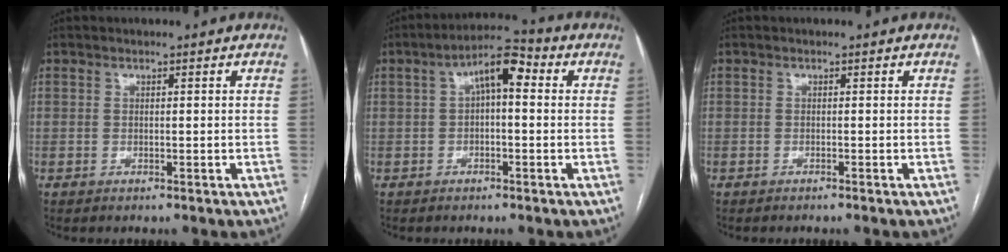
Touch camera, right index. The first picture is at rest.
{"total": 6.8, "force": [1.4, 2.4, 6.2], "torque": [-0.103, 0.037, 0.019]}
{"total": 0.0}